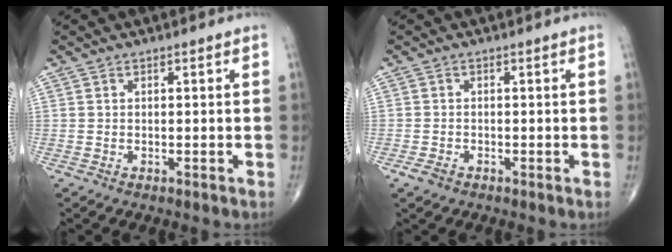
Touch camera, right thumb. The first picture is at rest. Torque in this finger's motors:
{"motor_torque": [0.69, 0.59, -0.10, -0.24, 0.04]}